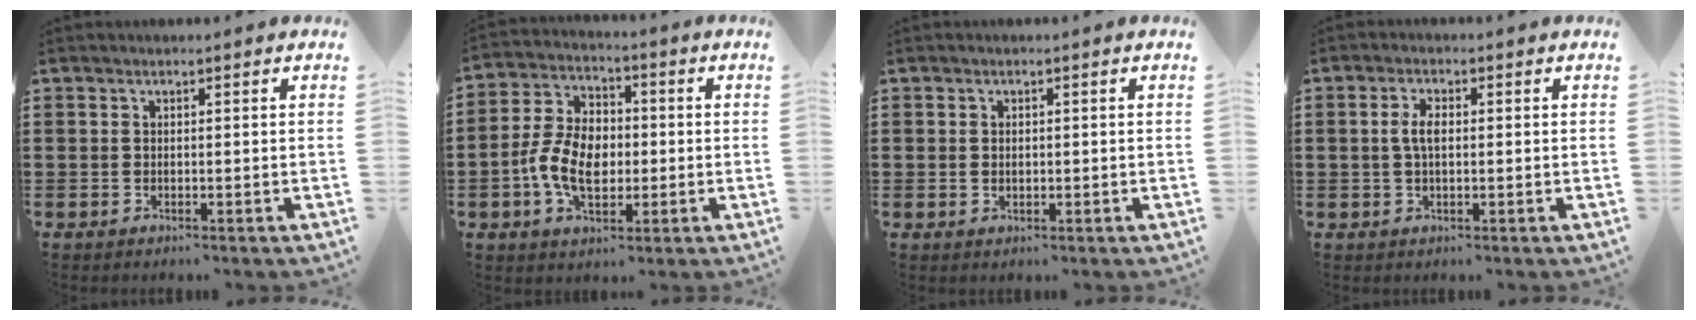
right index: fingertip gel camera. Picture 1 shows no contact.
{"total": 8.6, "force": [-1.5, 5.8, 6.2], "torque": [-0.141, 0.011, -0.030]}
{"total": 0.8, "force": [0.2, 0.7, 0.4], "torque": [-0.009, 0.006, 0.004]}
{"total": 3.2, "force": [0.2, 1.4, 2.9], "torque": [-0.058, 0.006, 0.001]}